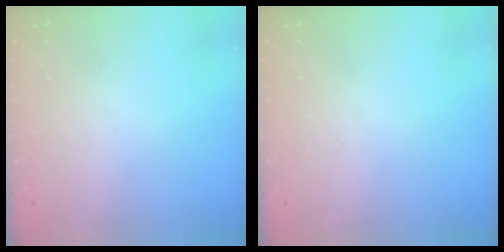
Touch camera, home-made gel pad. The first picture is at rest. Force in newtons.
{"total": 0.0}